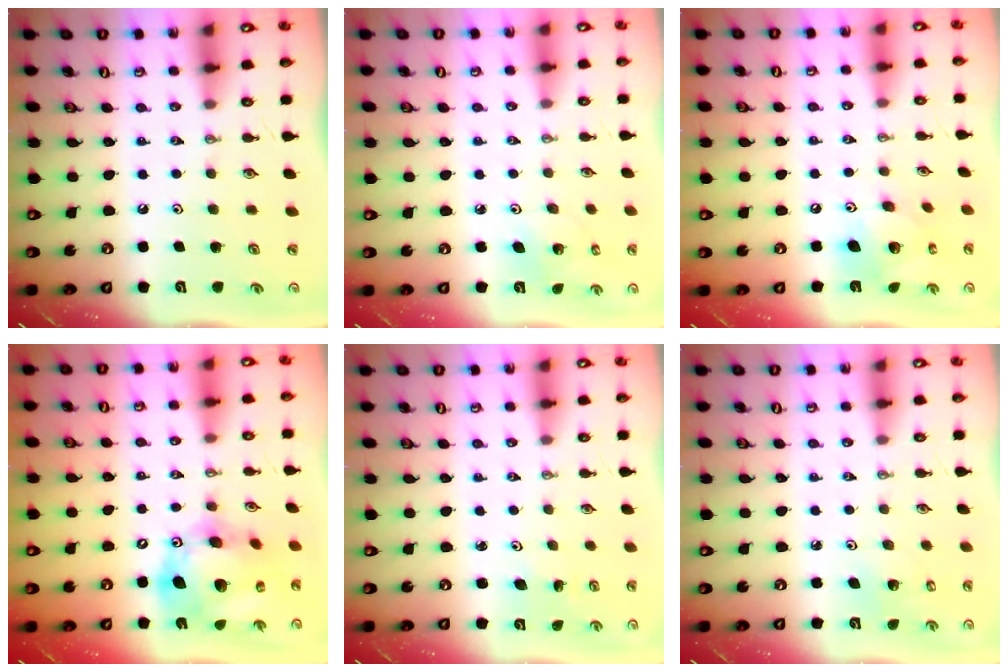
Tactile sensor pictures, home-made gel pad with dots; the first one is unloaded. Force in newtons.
{"total": 2.8, "press": 2.8, "slide": 0.2}
{"total": 13.0, "press": 12.9, "slide": 1.3}
{"total": 20.4, "press": 20.2, "slide": 3.3}
{"total": 2.3, "press": 2.3, "slide": 0.3}
{"total": 3.5, "press": 3.5, "slide": 0.2}